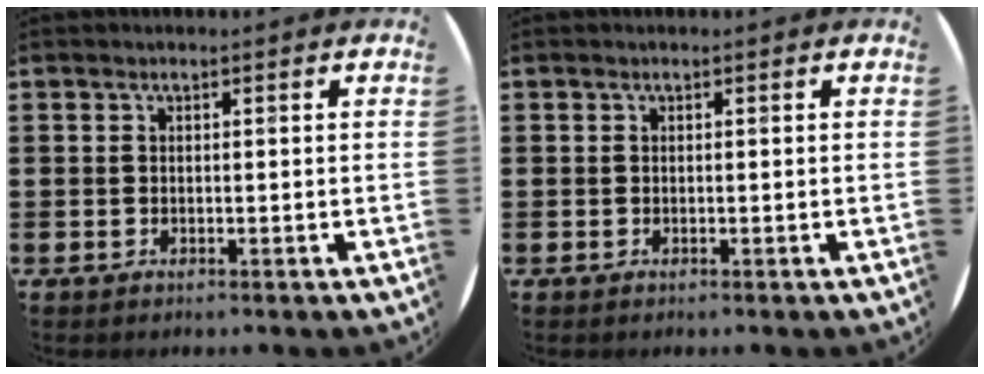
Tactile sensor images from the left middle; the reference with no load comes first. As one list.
[{"total": 0.0}]